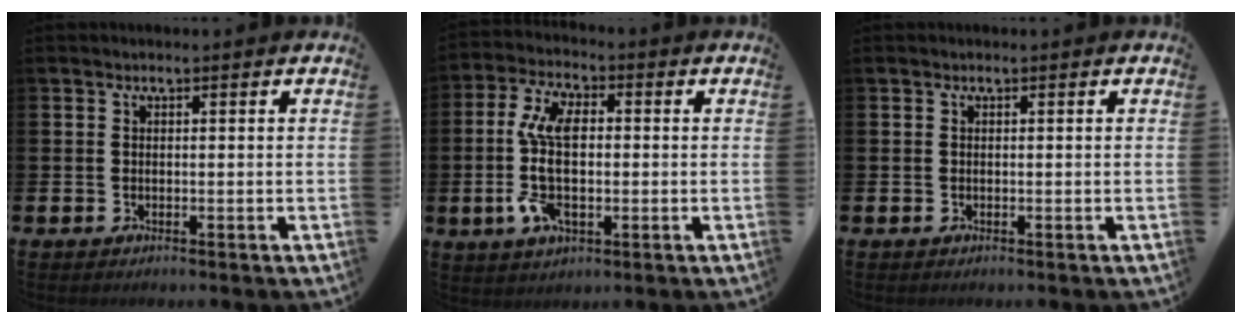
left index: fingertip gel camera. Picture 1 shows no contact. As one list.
[{"total": 10.3, "force": [0.2, 5.1, 8.9], "torque": [-0.190, 0.002, -0.001]}, {"total": 0.0}]